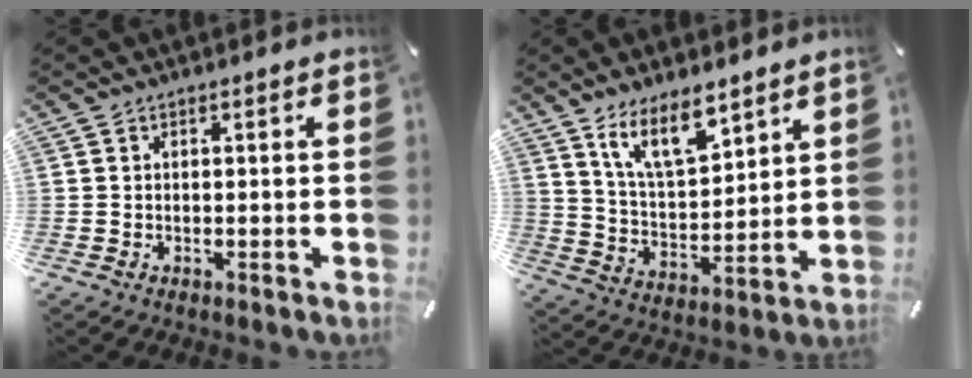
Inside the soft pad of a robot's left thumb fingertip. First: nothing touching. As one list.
[{"total": 12.0, "force": [8.8, 4.7, 6.6], "torque": [-0.131, -0.045, 0.163]}]